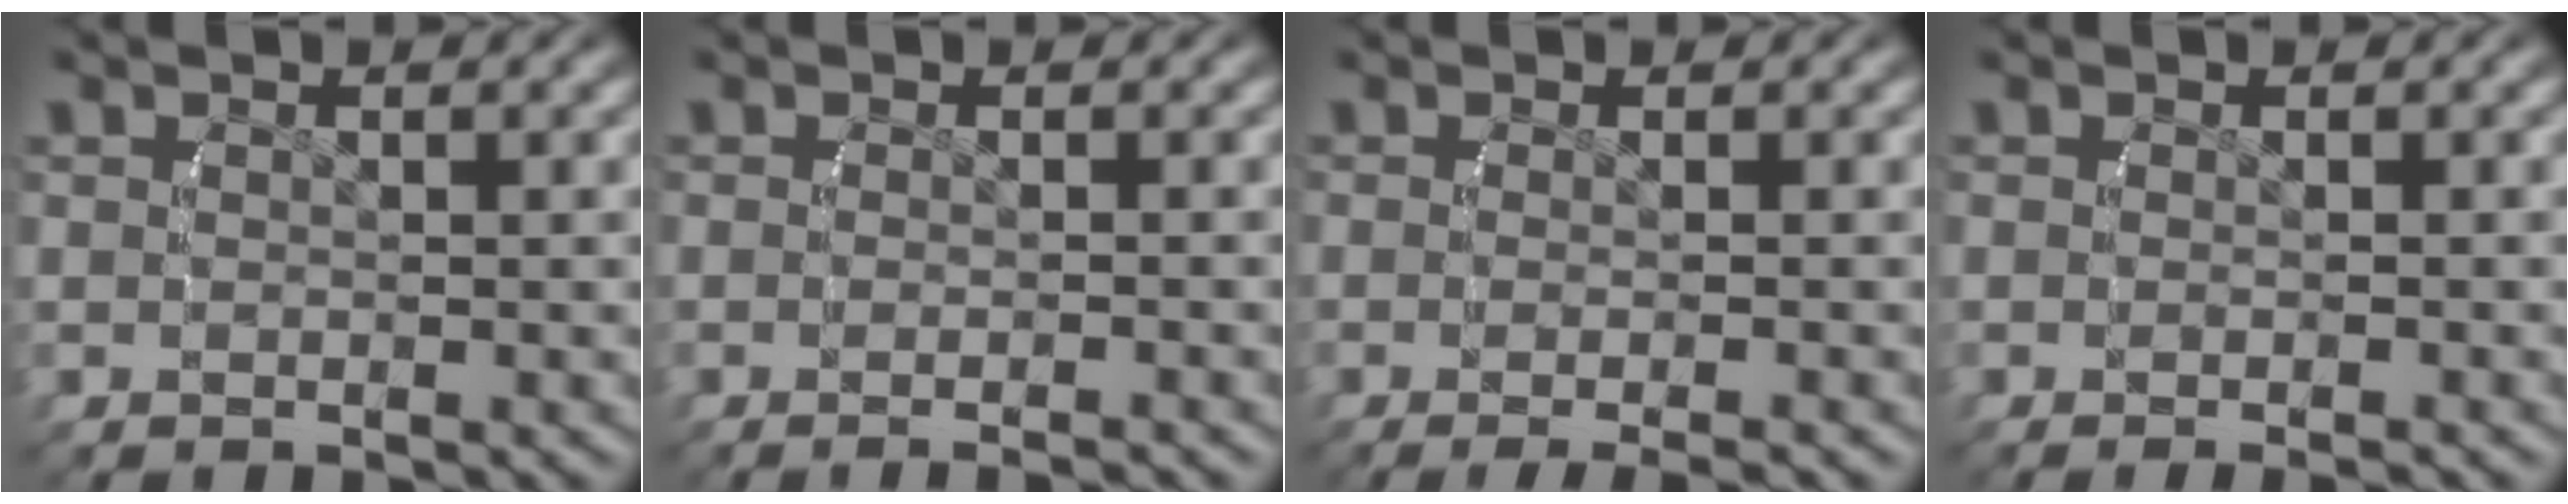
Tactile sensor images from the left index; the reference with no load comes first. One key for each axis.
{"total": 2.3, "fx": -1.9, "fy": 0.0, "fz": 1.2, "tx": -0.015, "ty": -0.003, "tz": -0.028}
{"total": 4.2, "fx": -3.3, "fy": 0.6, "fz": 2.5, "tx": -0.035, "ty": -0.012, "tz": -0.040}
{"total": 1.5, "fx": -1.3, "fy": 0.0, "fz": 0.8, "tx": -0.008, "ty": -0.002, "tz": -0.018}